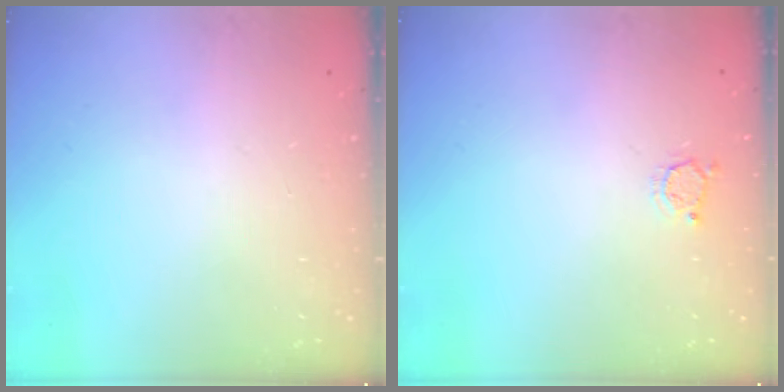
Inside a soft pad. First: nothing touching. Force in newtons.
{"total": 2.5, "press": 2.5, "slide": 0.3}